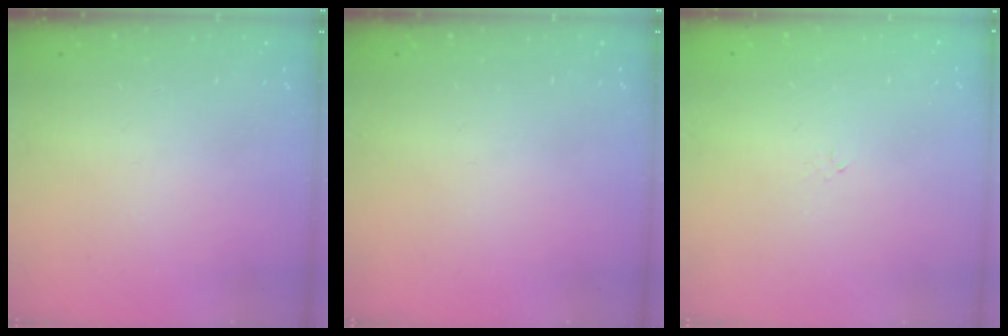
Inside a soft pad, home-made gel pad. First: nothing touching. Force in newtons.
{"total": 0.0}
{"total": 0.0}